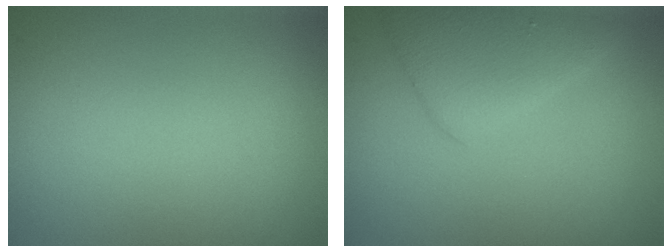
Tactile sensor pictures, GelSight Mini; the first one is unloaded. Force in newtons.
{"total": 3.7, "press": 3.7, "slide": 0.1}